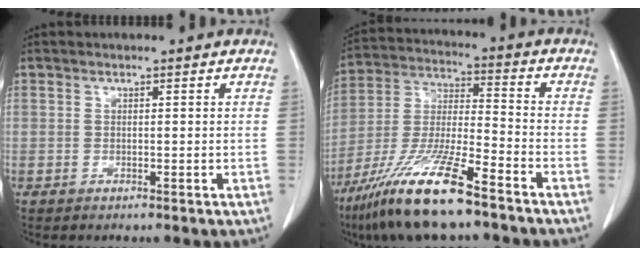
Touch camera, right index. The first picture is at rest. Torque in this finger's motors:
{"motor_torque": [1.07, -1.07, 0.53, 0.21]}